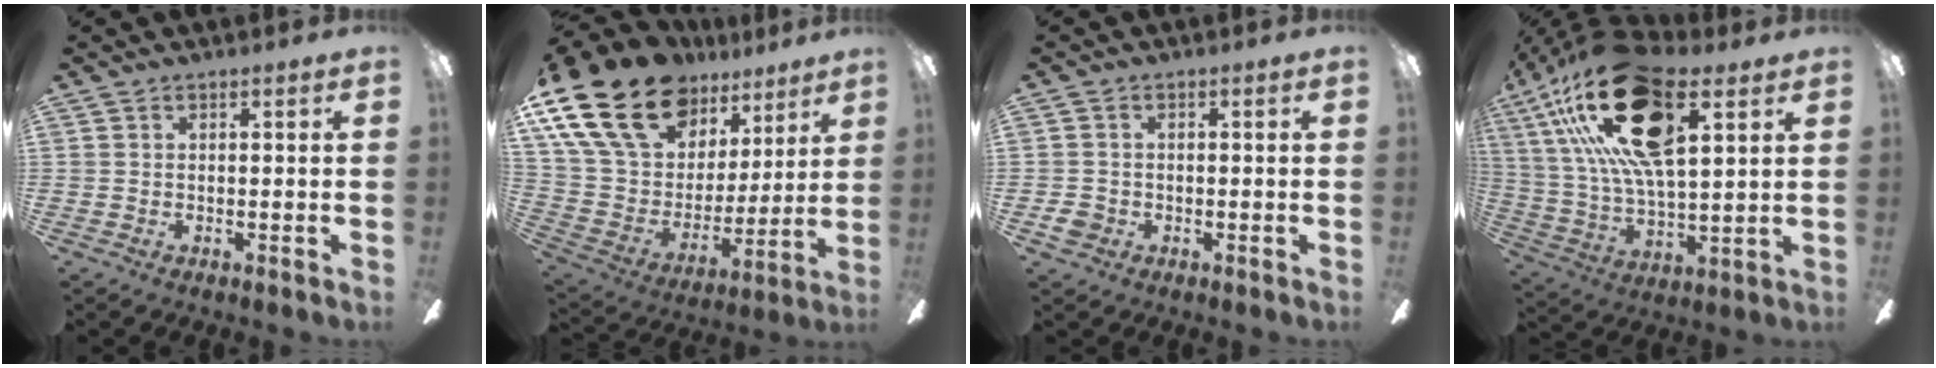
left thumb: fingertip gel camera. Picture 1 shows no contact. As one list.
[{"total": 24.3, "force": [15.3, 14.4, 12.2], "torque": [-0.254, -0.088, 0.296]}, {"total": 3.0, "force": [-1.1, 2.5, 1.2], "torque": [-0.024, 0.006, -0.023]}, {"total": 26.5, "force": [12.8, 11.0, 20.4], "torque": [-0.409, -0.038, 0.217]}]